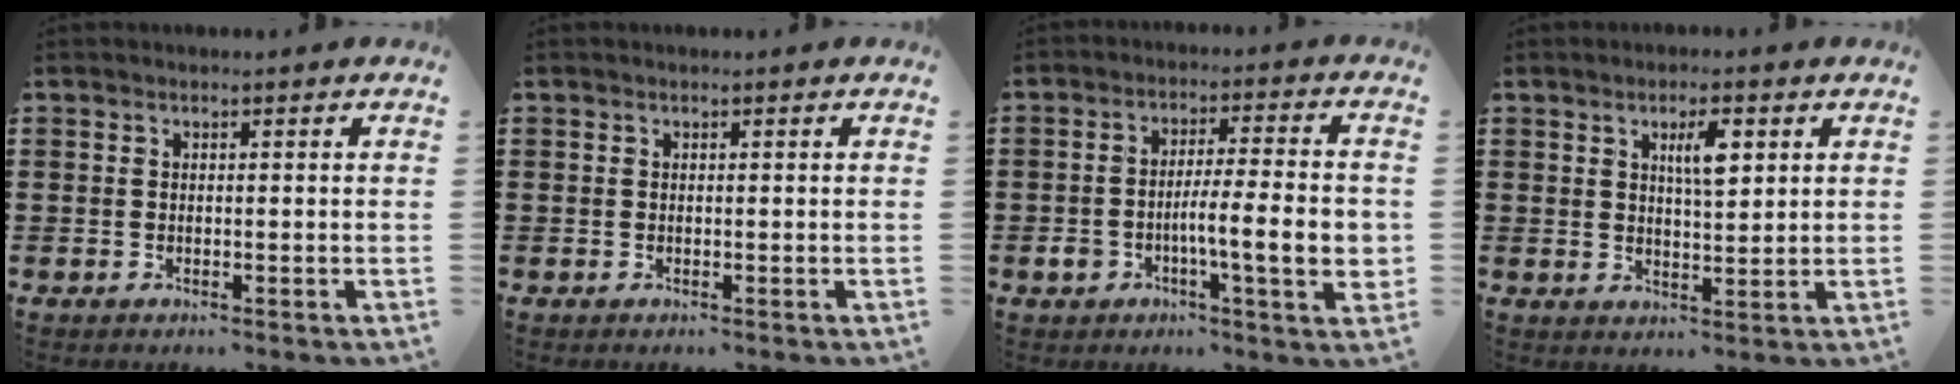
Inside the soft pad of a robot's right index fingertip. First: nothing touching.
{"total": 0.0}
{"total": 10.0, "force": [-2.5, 2.5, 9.4], "torque": [-0.160, 0.000, -0.046]}
{"total": 4.5, "force": [1.8, 1.3, 4.0], "torque": [-0.067, 0.002, 0.024]}